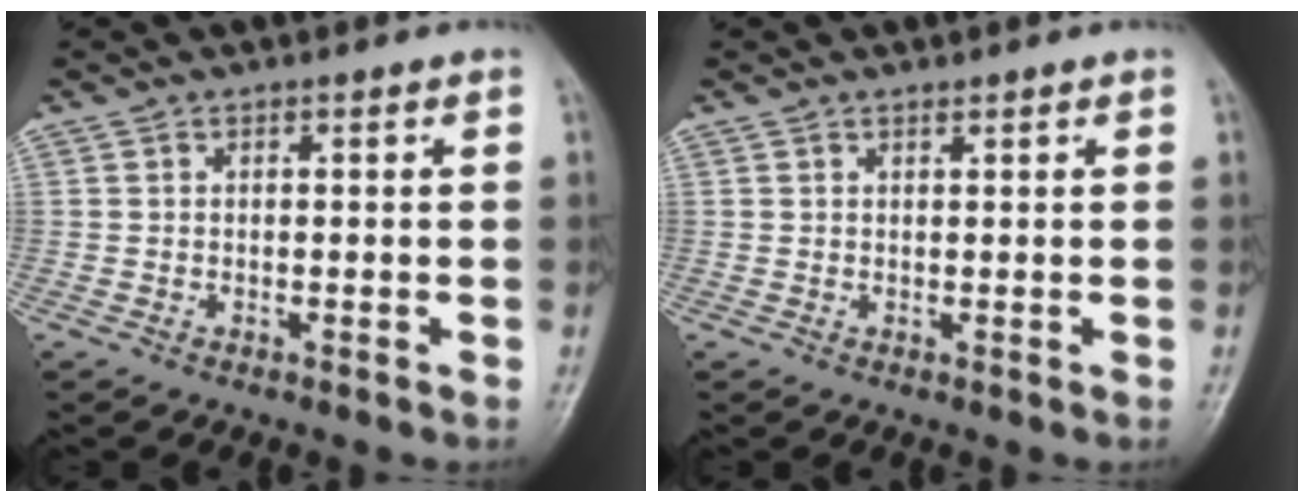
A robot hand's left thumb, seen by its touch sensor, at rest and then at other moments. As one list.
[{"total": 0.6, "force": [0.5, 0.2, 0.2], "torque": [-0.005, -0.005, 0.009]}]